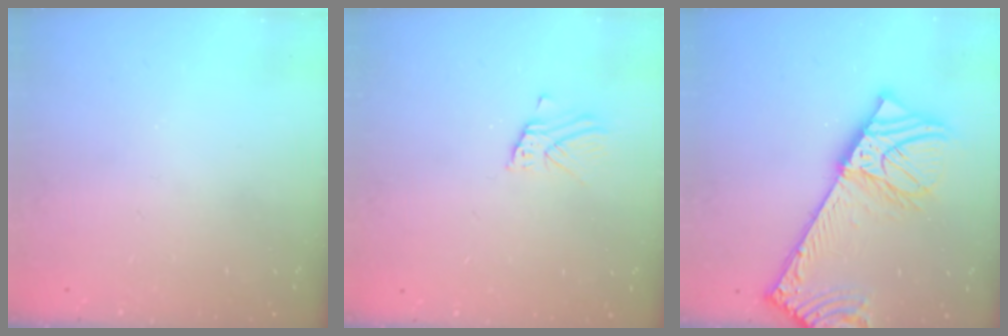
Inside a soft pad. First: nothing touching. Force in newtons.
{"total": 4.2, "press": 4.2, "slide": 0.2}
{"total": 14.5, "press": 14.2, "slide": 2.6}